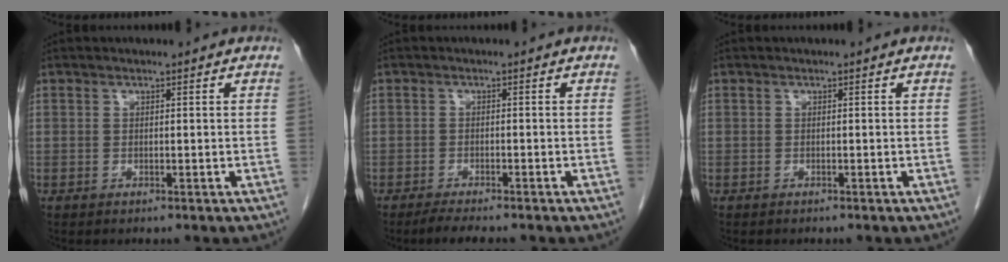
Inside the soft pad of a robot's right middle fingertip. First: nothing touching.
{"total": 3.4, "force": [-2.9, 0.4, 1.8], "torque": [-0.037, -0.011, -0.044]}
{"total": 0.5, "force": [-0.5, 0.2, 0.2], "torque": [-0.009, 0.000, -0.007]}